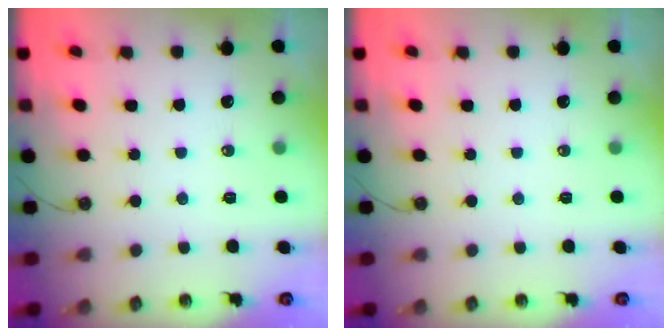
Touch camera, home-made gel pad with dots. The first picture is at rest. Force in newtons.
{"total": 0.0}